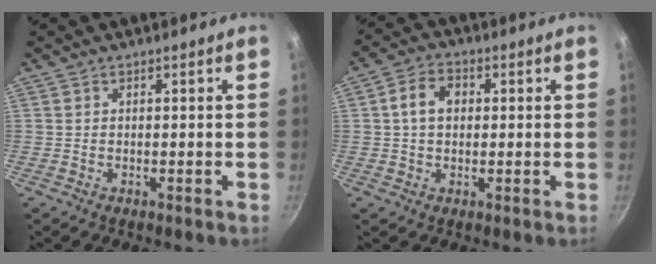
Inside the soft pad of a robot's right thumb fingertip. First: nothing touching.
{"total": 6.0, "force": [0.8, 4.5, 3.9], "torque": [-0.055, 0.012, 0.006]}